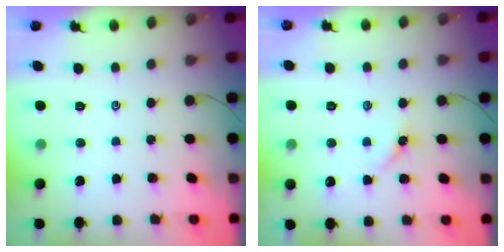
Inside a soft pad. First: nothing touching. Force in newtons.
{"total": 3.2, "press": 3.2, "slide": 0.5}